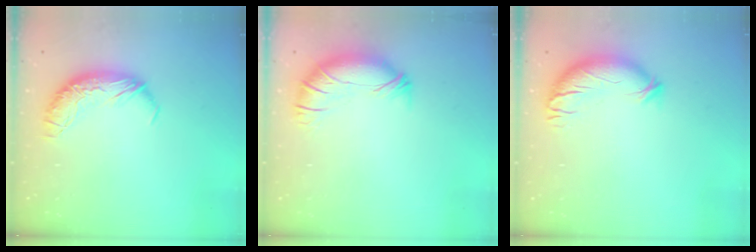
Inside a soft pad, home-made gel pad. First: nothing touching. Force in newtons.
{"total": 3.8, "press": 3.3, "slide": 1.9}
{"total": 3.8, "press": 3.0, "slide": 2.2}